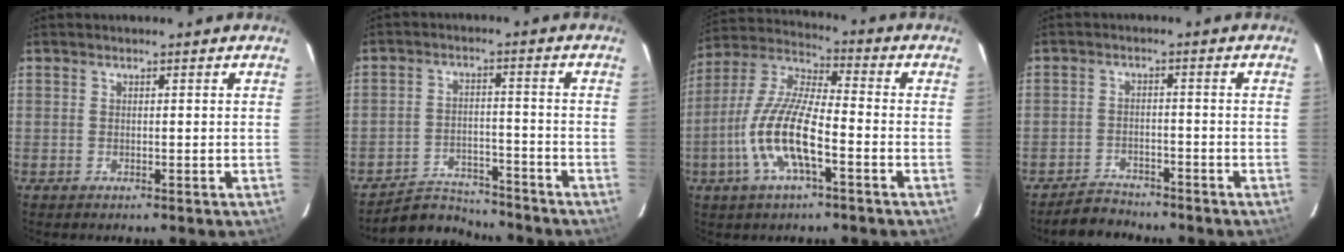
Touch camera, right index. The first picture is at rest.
{"total": 8.7, "force": [-8.2, 2.8, 0.3], "torque": [-0.033, 0.016, -0.128]}
{"total": 13.9, "force": [-5.2, 3.7, 12.3], "torque": [-0.259, -0.006, -0.104]}
{"total": 5.0, "force": [-4.5, 2.2, 0.4], "torque": [-0.026, 0.012, -0.072]}